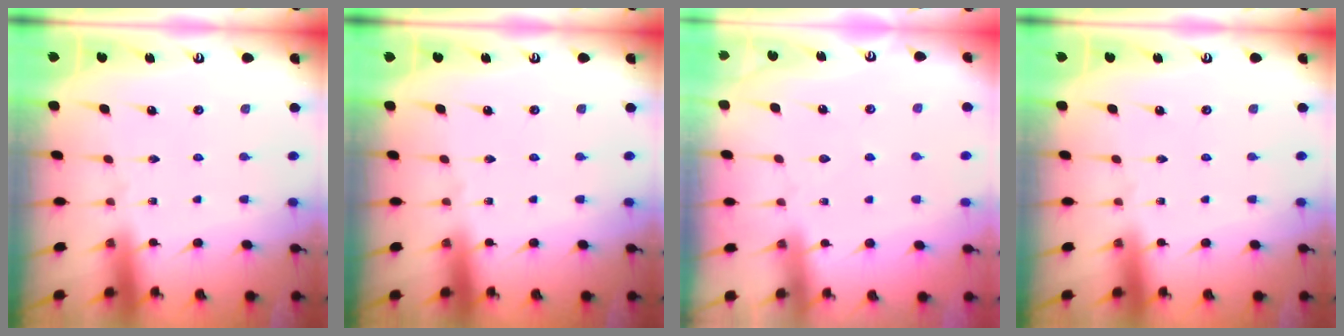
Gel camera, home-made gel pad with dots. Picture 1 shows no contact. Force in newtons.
{"total": 0.0}
{"total": 3.2, "press": 3.2, "slide": 0.4}
{"total": 0.0}